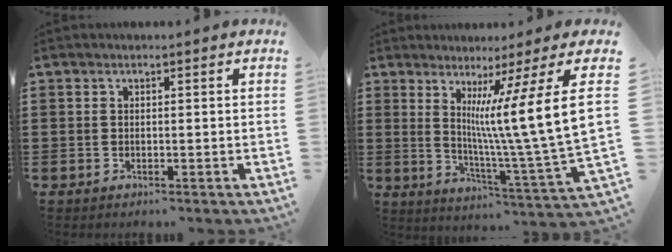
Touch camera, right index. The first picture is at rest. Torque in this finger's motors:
{"motor_torque": [1.81, 0.33, 1.03, 0.17]}